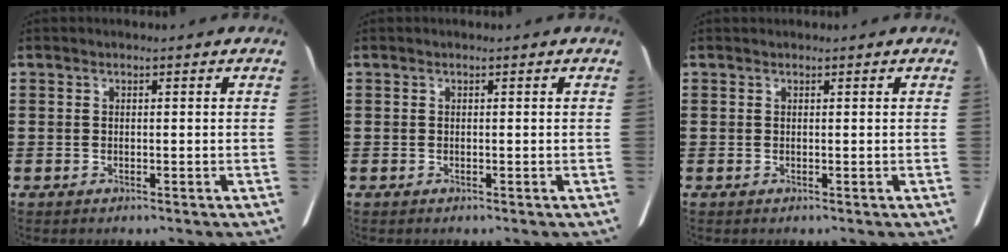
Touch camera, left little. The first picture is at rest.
{"total": 0.0}
{"total": 0.0}